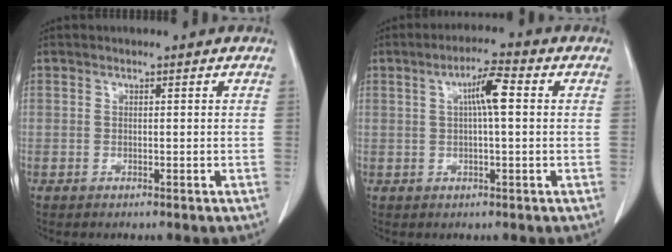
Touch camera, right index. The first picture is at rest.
{"total": 5.2, "force": [1.0, 0.4, 5.1], "torque": [-0.091, 0.011, 0.015]}